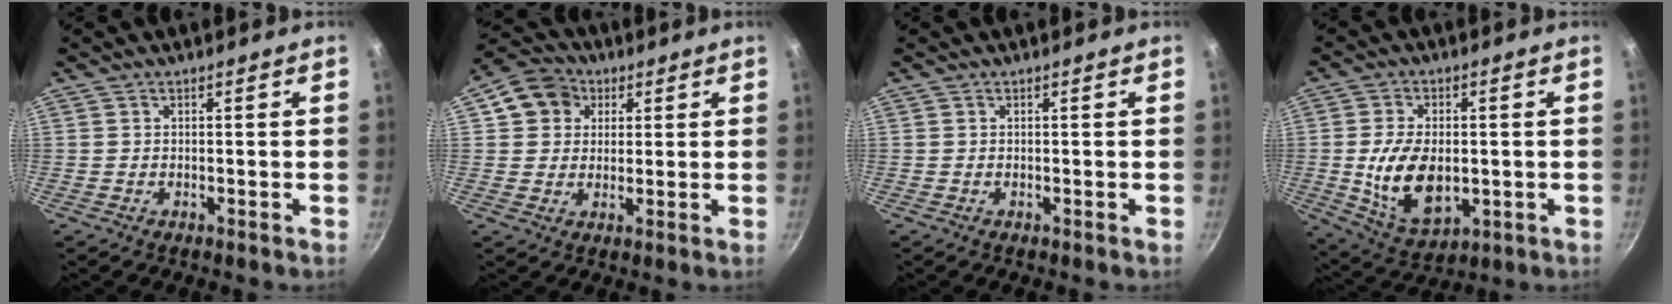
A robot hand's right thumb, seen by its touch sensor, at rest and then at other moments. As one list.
[{"total": 8.4, "force": [2.8, 7.3, 3.1], "torque": [-0.018, 0.011, 0.037]}, {"total": 0.0}, {"total": 13.2, "force": [-1.0, 8.1, 10.4], "torque": [-0.177, -0.008, -0.002]}]